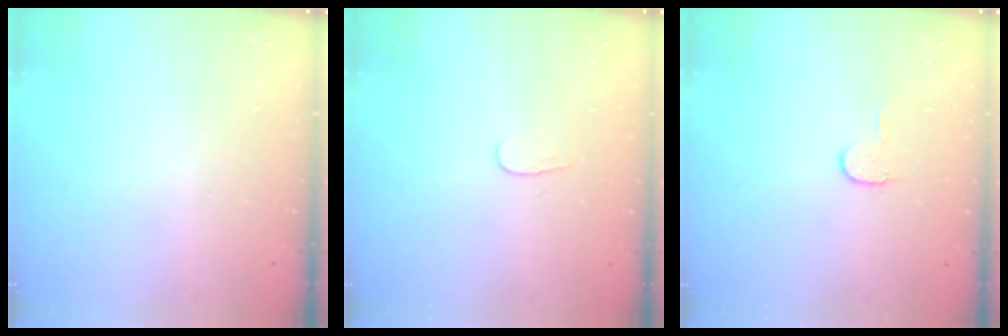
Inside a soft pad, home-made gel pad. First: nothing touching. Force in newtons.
{"total": 3.8, "press": 3.8, "slide": 0.3}
{"total": 4.7, "press": 4.7, "slide": 0.5}